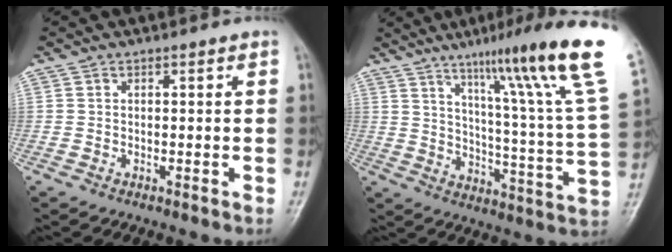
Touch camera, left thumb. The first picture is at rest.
{"total": 23.9, "force": [14.4, 0.7, 19.0], "torque": [-0.258, -0.065, 0.205]}